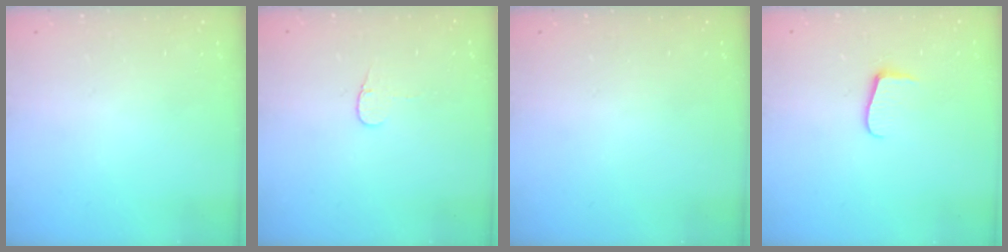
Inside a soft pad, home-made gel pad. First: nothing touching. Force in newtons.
{"total": 3.7, "press": 3.7, "slide": 0.4}
{"total": 0.0}
{"total": 6.2, "press": 6.1, "slide": 0.7}